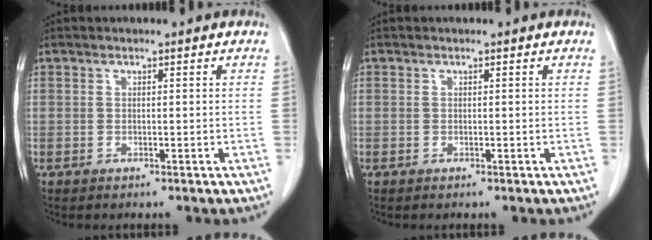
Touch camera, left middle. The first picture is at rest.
{"total": 0.0}